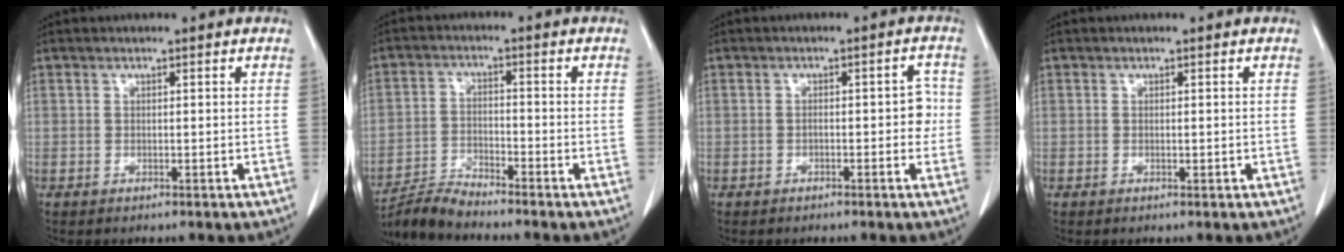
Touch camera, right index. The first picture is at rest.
{"total": 5.1, "force": [-5.0, -1.0, 0.4], "torque": [-0.015, -0.015, -0.097]}
{"total": 3.5, "force": [-0.6, 1.4, 3.2], "torque": [-0.033, 0.015, -0.010]}
{"total": 0.6, "force": [-0.1, 0.2, 0.6], "torque": [-0.011, -0.002, 0.001]}